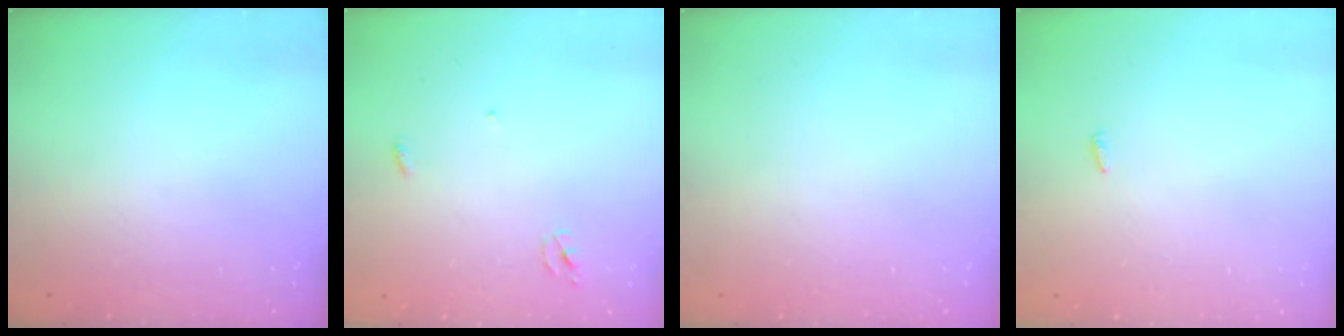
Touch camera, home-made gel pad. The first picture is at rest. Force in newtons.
{"total": 2.3, "press": 2.3, "slide": 0.2}
{"total": 0.0}
{"total": 2.1, "press": 1.9, "slide": 0.7}